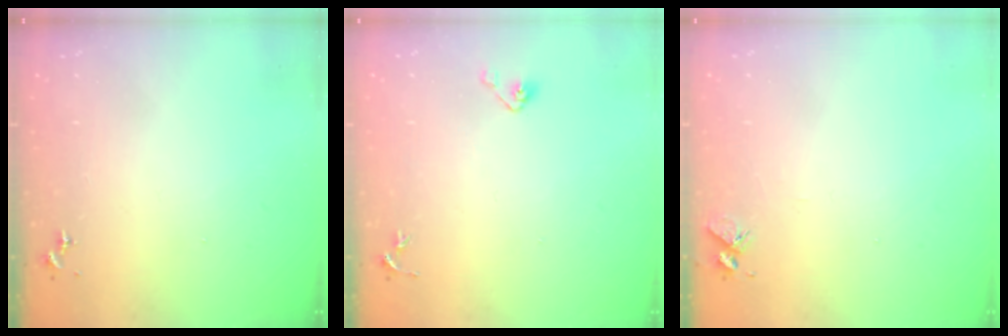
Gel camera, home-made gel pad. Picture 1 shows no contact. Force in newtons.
{"total": 3.4, "press": 3.3, "slide": 0.9}
{"total": 5.4, "press": 5.3, "slide": 0.6}